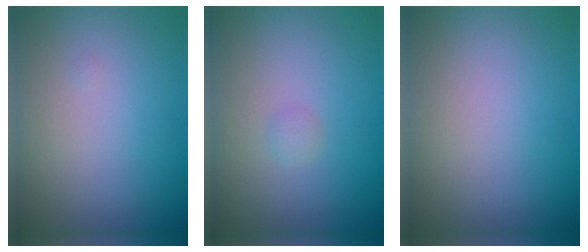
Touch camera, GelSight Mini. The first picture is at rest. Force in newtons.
{"total": 0.6, "press": 0.6, "slide": 0.0}
{"total": 0.0}